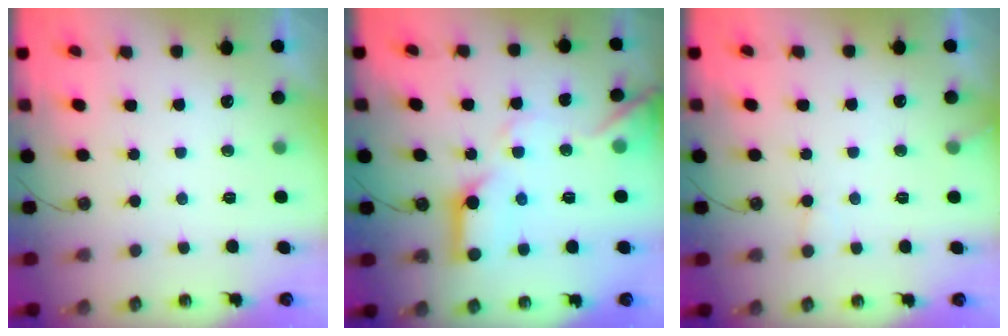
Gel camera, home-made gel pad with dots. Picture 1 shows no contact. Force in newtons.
{"total": 14.3, "press": 14.2, "slide": 1.7}
{"total": 6.7, "press": 6.7, "slide": 0.4}